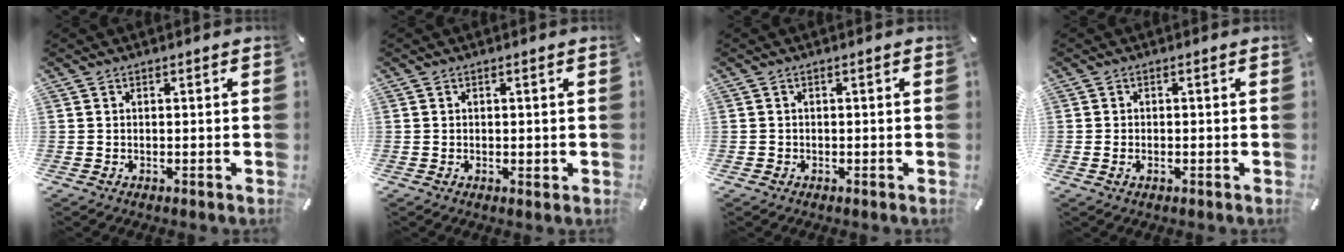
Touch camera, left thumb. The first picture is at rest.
{"total": 0.9, "force": [0.0, 0.3, 0.8], "torque": [-0.016, -0.001, 0.000]}
{"total": 0.6, "force": [-0.3, 0.4, 0.1], "torque": [-0.003, 0.002, -0.008]}
{"total": 1.4, "force": [-0.5, 0.6, 1.2], "torque": [-0.020, 0.000, -0.008]}